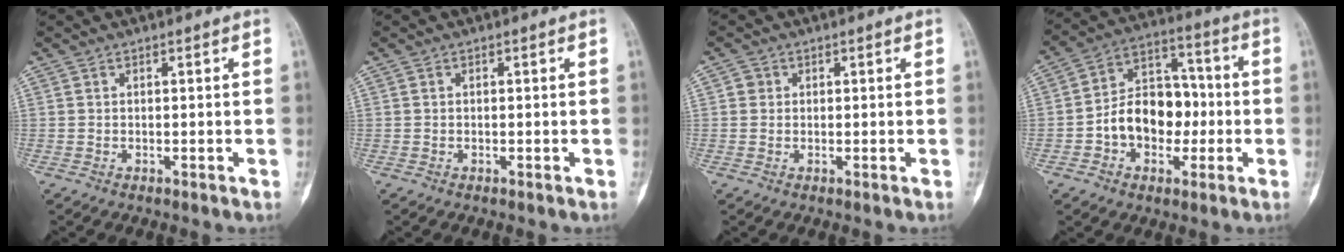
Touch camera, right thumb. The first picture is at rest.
{"total": 0.0}
{"total": 1.4, "force": [0.2, 1.3, 0.3], "torque": [0.003, 0.002, 0.001]}
{"total": 13.6, "force": [-2.4, 9.9, 9.0], "torque": [-0.103, 0.048, -0.045]}